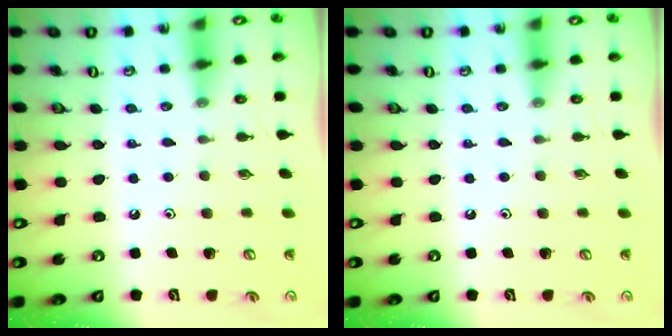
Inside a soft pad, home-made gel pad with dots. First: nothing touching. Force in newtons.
{"total": 0.0}